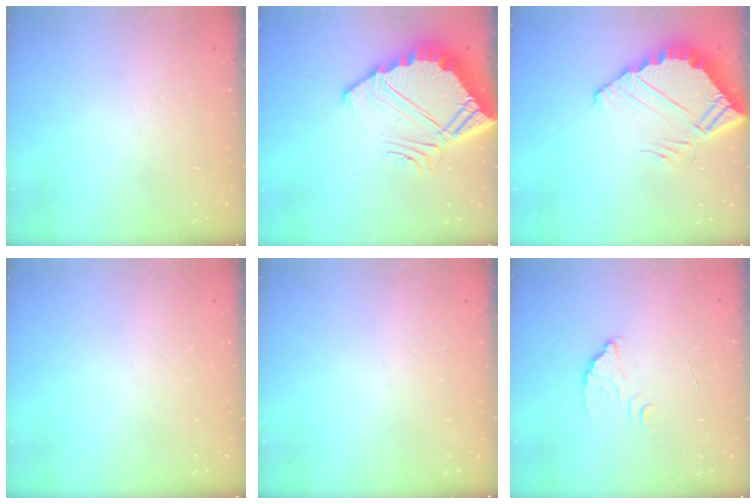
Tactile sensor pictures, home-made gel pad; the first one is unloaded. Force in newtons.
{"total": 10.4, "press": 10.4, "slide": 0.6}
{"total": 6.3, "press": 6.3, "slide": 0.4}
{"total": 0.0}
{"total": 0.0}
{"total": 2.0, "press": 2.0, "slide": 0.1}